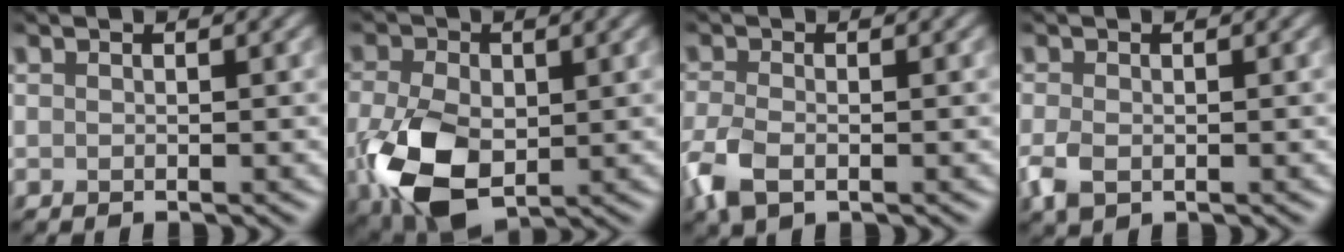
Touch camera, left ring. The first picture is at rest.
{"total": 8.0, "force": [-1.3, 5.3, 5.8], "torque": [-0.147, -0.021, -0.017]}
{"total": 3.4, "force": [-1.4, 1.7, 2.5], "torque": [-0.068, -0.007, -0.034]}
{"total": 2.2, "force": [-0.6, 1.4, 1.7], "torque": [-0.042, -0.009, -0.012]}